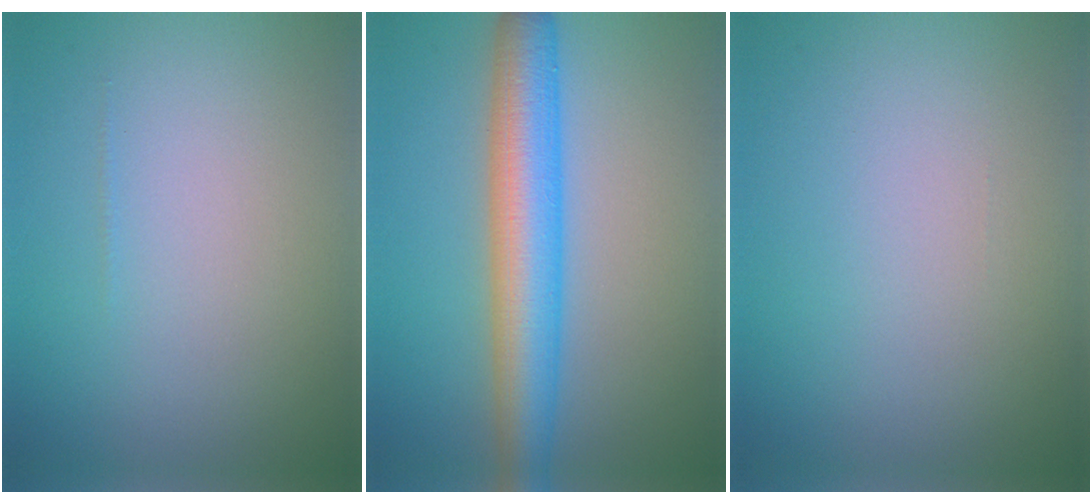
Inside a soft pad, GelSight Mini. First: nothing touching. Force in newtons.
{"total": 7.1, "press": 7.1, "slide": 0.1}
{"total": 0.0}